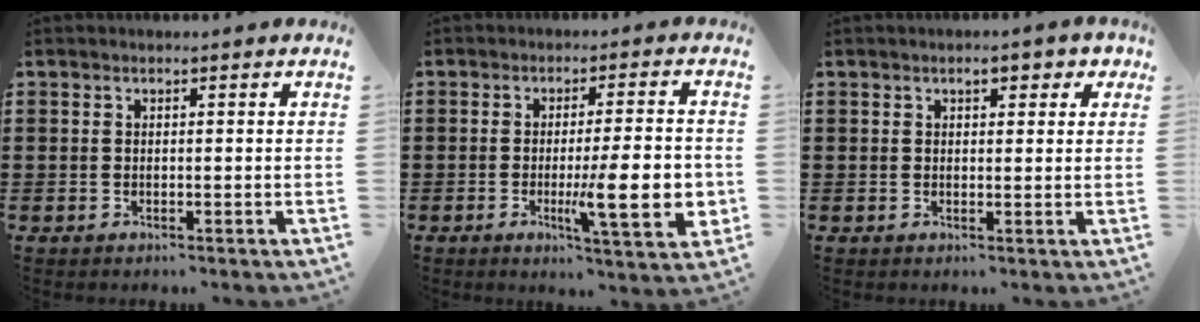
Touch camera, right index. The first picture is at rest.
{"total": 11.5, "force": [-2.2, 2.2, 11.1], "torque": [-0.167, -0.010, -0.033]}
{"total": 2.5, "force": [1.5, 1.1, 1.7], "torque": [-0.030, 0.005, 0.022]}